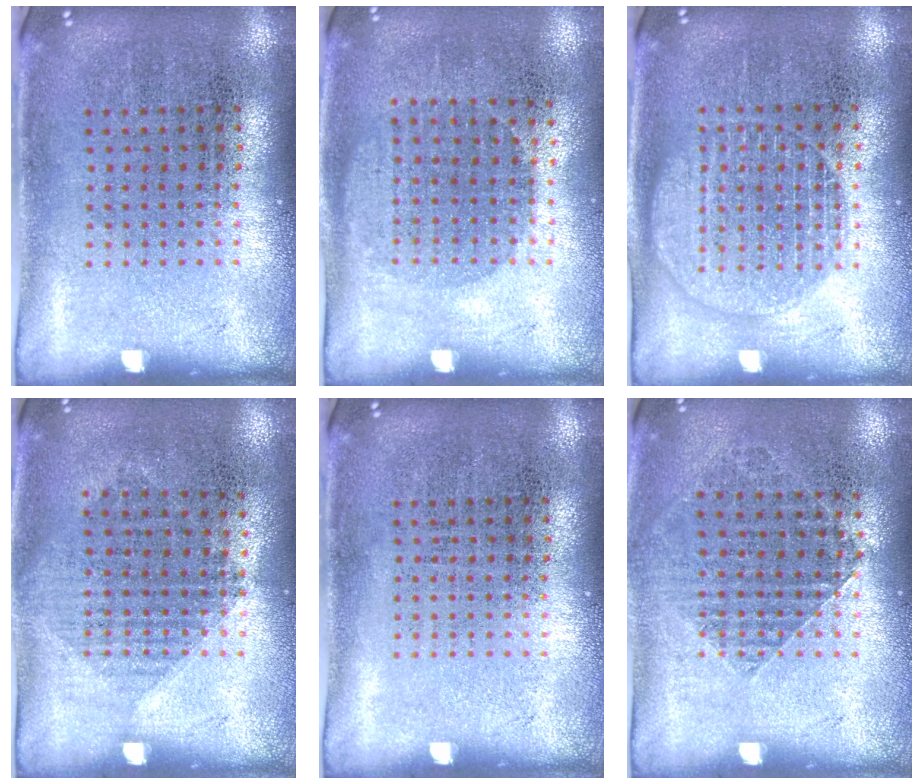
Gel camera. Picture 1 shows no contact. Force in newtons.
{"total": 1.0, "press": 0.9, "slide": 0.5}
{"total": 1.4, "press": 1.4, "slide": 0.2}
{"total": 0.9, "press": 0.9, "slide": 0.4}
{"total": 0.0}
{"total": 0.9, "press": 0.9, "slide": 0.1}